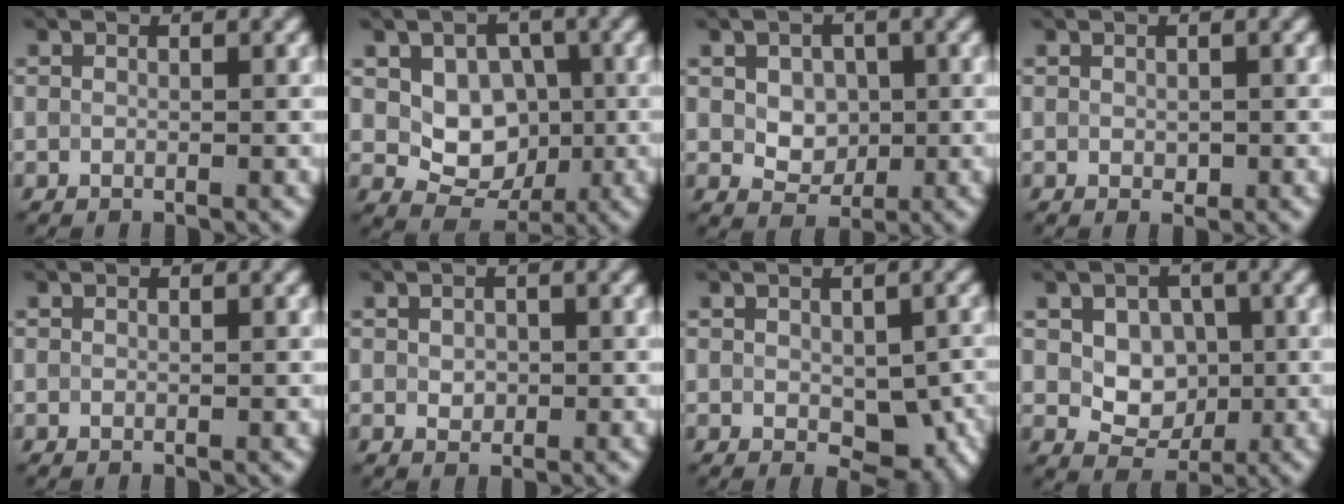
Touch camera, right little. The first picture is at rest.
{"total": 5.3, "force": [0.3, 4.1, 3.4], "torque": [-0.049, -0.006, 0.008]}
{"total": 3.0, "force": [0.3, 2.3, 1.9], "torque": [-0.032, -0.004, 0.007]}
{"total": 0.6, "force": [0.0, 0.4, 0.4], "torque": [-0.004, -0.003, 0.001]}
{"total": 0.0}
{"total": 1.2, "force": [0.1, 0.9, 0.7], "torque": [-0.013, -0.002, 0.003]}
{"total": 6.0, "force": [-1.0, 3.6, 4.7], "torque": [-0.070, -0.019, -0.003]}
{"total": 4.0, "force": [0.3, 3.0, 2.5], "torque": [-0.038, -0.005, 0.006]}